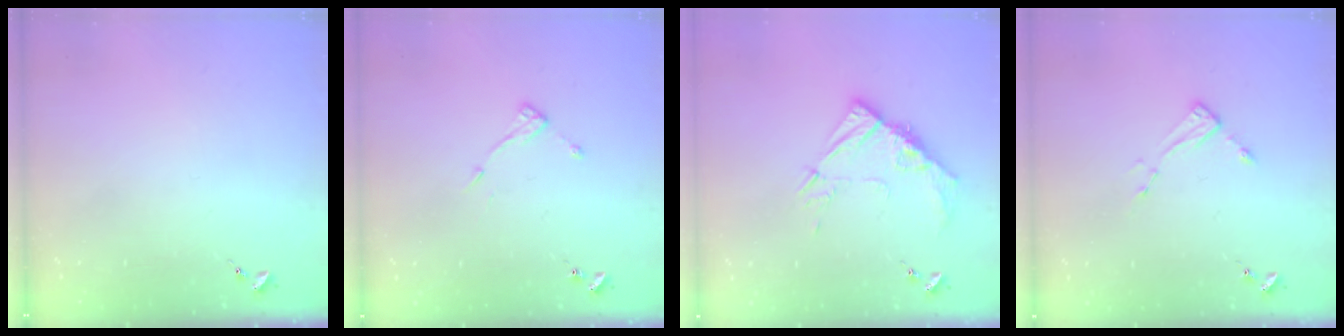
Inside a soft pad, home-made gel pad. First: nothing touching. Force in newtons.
{"total": 8.1, "press": 8.0, "slide": 0.4}
{"total": 10.6, "press": 10.6, "slide": 0.5}
{"total": 4.4, "press": 4.4, "slide": 0.3}